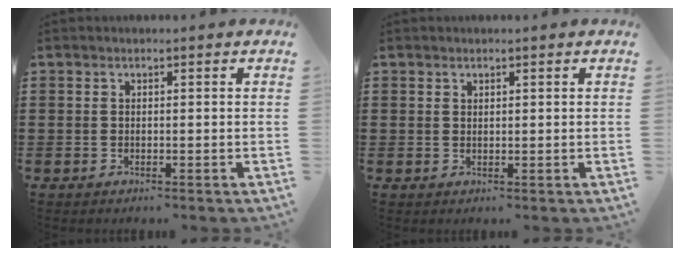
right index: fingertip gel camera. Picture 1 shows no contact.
{"total": 0.7, "force": [0.6, 0.4, 0.2], "torque": [-0.004, 0.002, 0.011]}